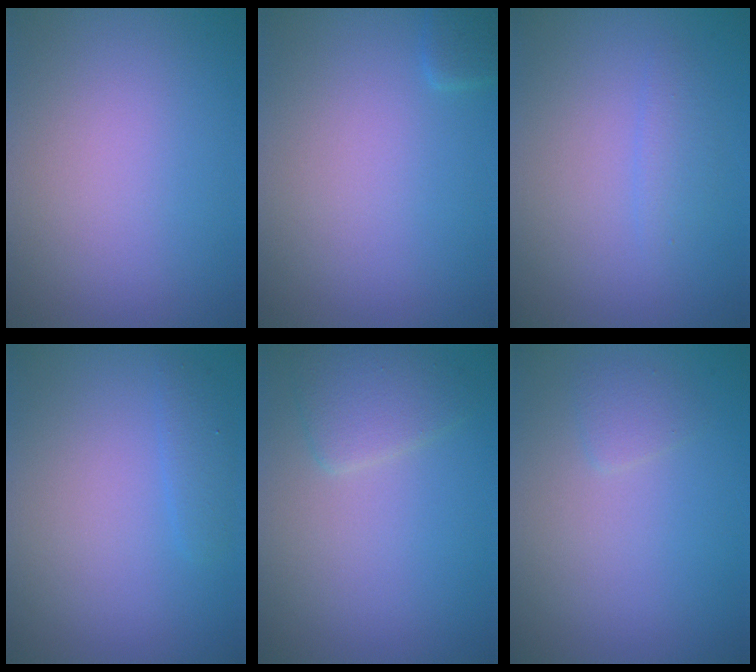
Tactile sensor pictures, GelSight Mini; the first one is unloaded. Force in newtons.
{"total": 1.0, "press": 1.0, "slide": 0.1}
{"total": 1.2, "press": 1.2, "slide": 0.1}
{"total": 1.2, "press": 1.2, "slide": 0.1}
{"total": 2.4, "press": 2.4, "slide": 0.1}
{"total": 1.0, "press": 1.0, "slide": 0.1}